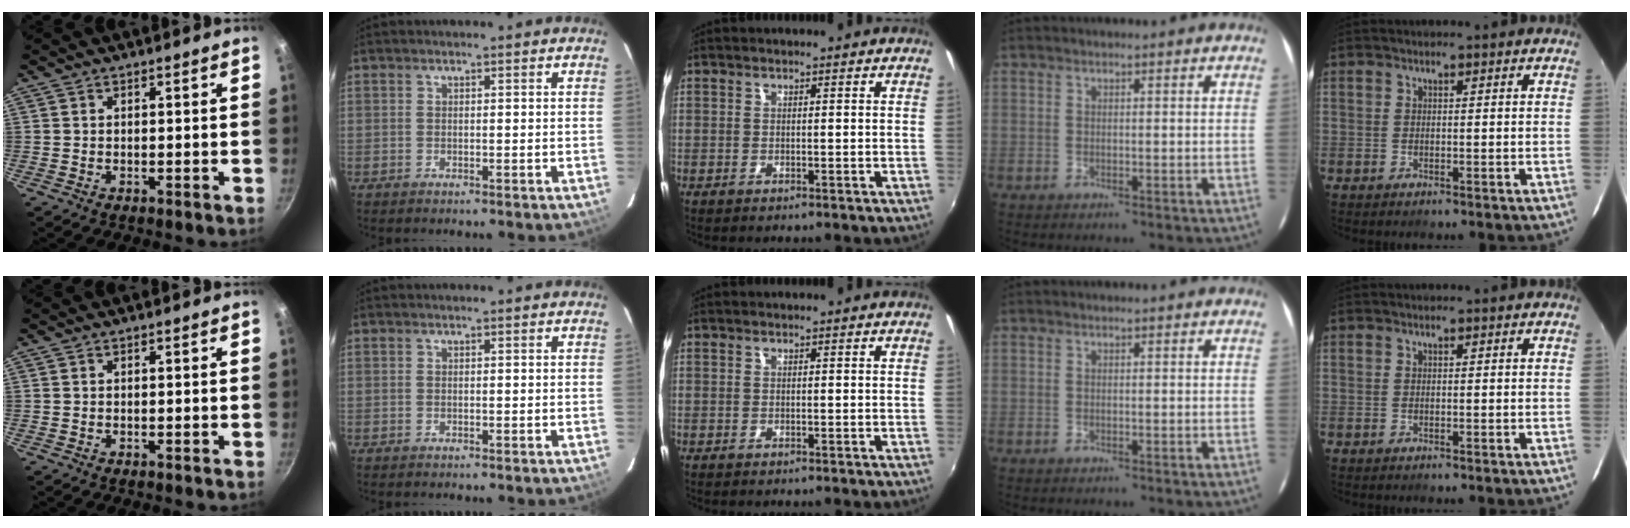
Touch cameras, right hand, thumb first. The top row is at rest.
{}